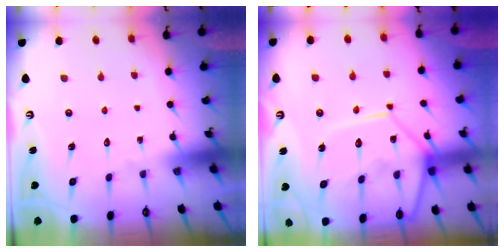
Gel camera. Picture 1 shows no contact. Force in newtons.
{"total": 15.3, "press": 15.1, "slide": 2.0}